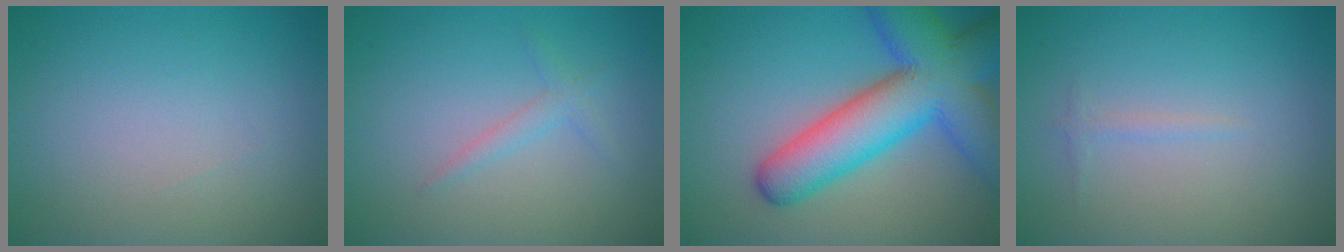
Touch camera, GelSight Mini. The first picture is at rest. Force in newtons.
{"total": 1.3, "press": 1.3, "slide": 0.1}
{"total": 11.3, "press": 11.3, "slide": 0.6}
{"total": 0.7, "press": 0.7, "slide": 0.1}